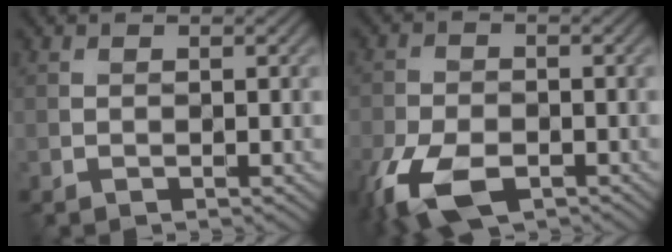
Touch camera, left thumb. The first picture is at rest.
{"total": 9.3, "force": [-4.9, 4.8, 6.2], "torque": [-0.148, -0.026, -0.100]}